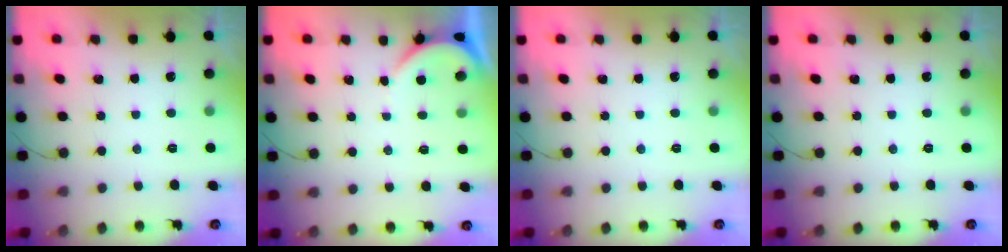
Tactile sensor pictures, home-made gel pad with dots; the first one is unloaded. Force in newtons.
{"total": 2.1, "press": 2.1, "slide": 0.3}
{"total": 0.0}
{"total": 0.0}